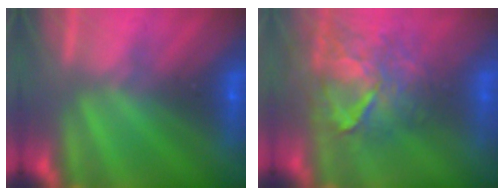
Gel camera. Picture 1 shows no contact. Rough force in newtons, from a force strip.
{"total": 8.3}